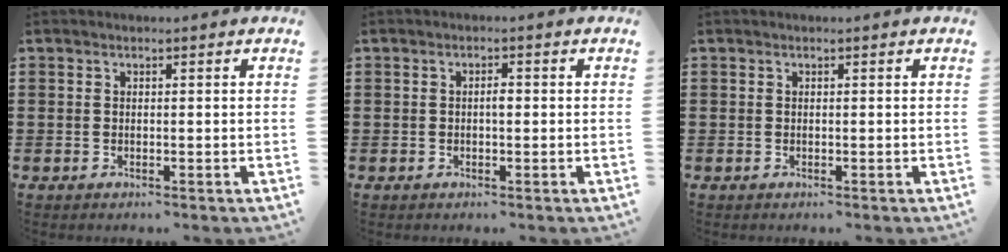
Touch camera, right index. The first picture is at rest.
{"total": 1.4, "force": [-0.1, 0.5, 1.3], "torque": [-0.025, -0.001, -0.003]}
{"total": 0.0}